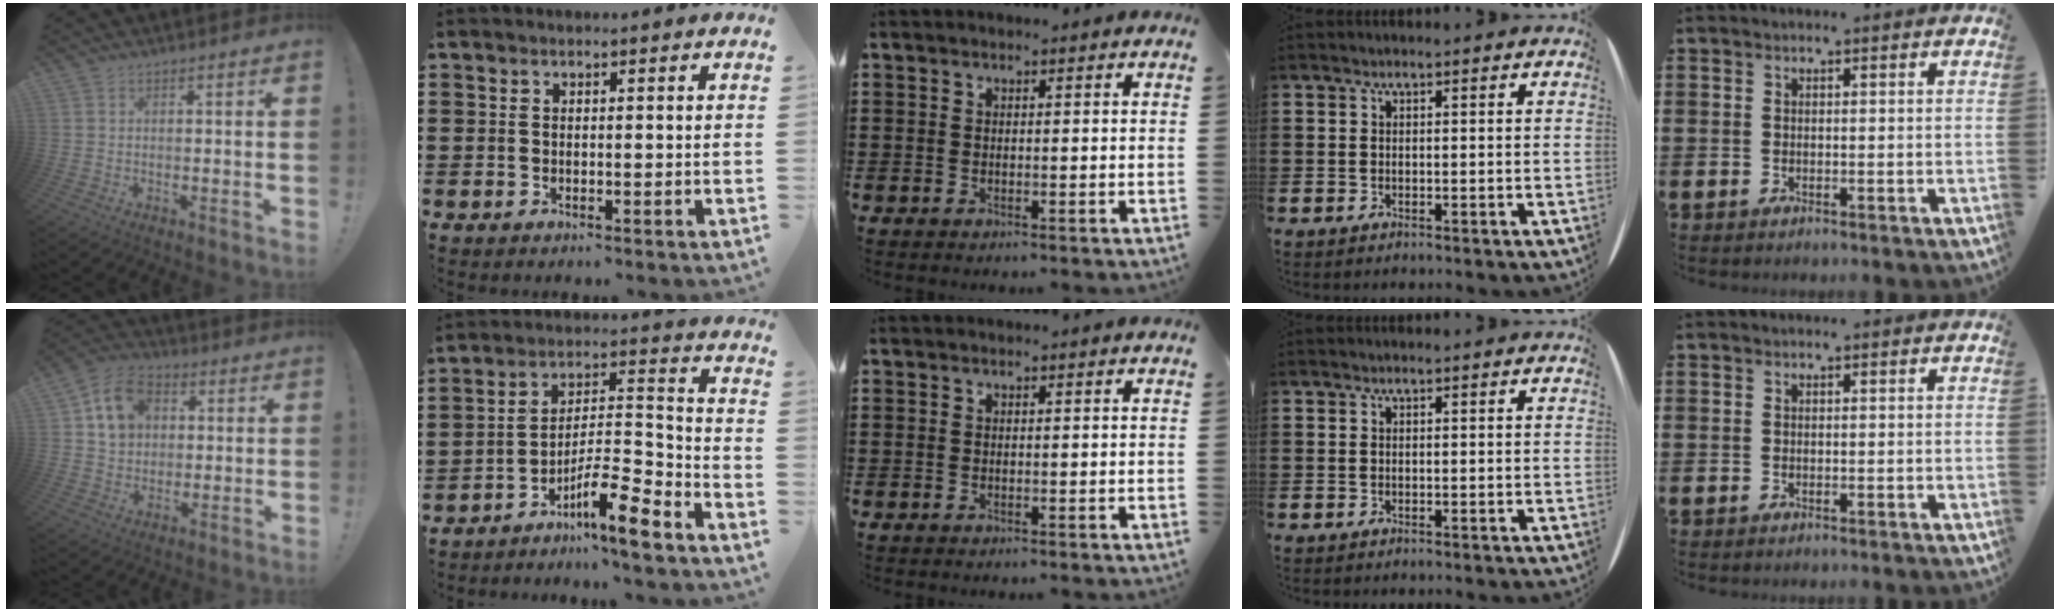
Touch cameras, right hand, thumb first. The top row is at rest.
{"thumb": {"total": 13.3, "force": [4.3, 10.8, 6.6], "torque": [-0.093, -0.003, 0.088]}, "index": {"total": 9.7, "force": [-7.2, 1.5, 6.3], "torque": [-0.112, 0.009, -0.134]}}